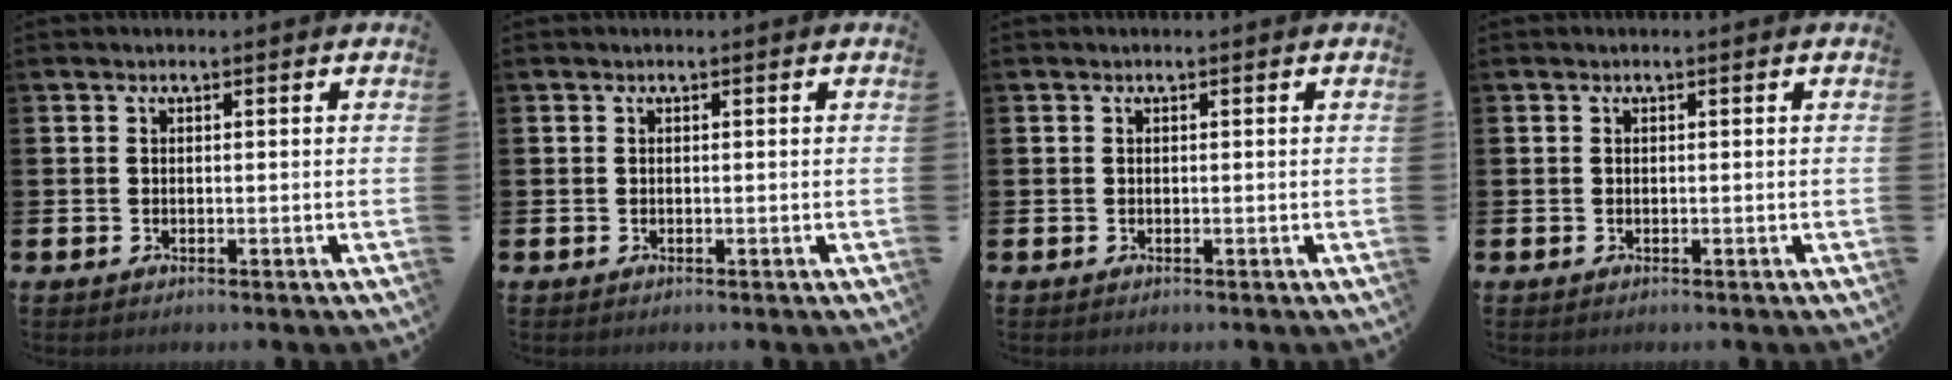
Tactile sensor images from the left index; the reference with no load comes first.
{"total": 0.0}
{"total": 0.0}
{"total": 0.0}